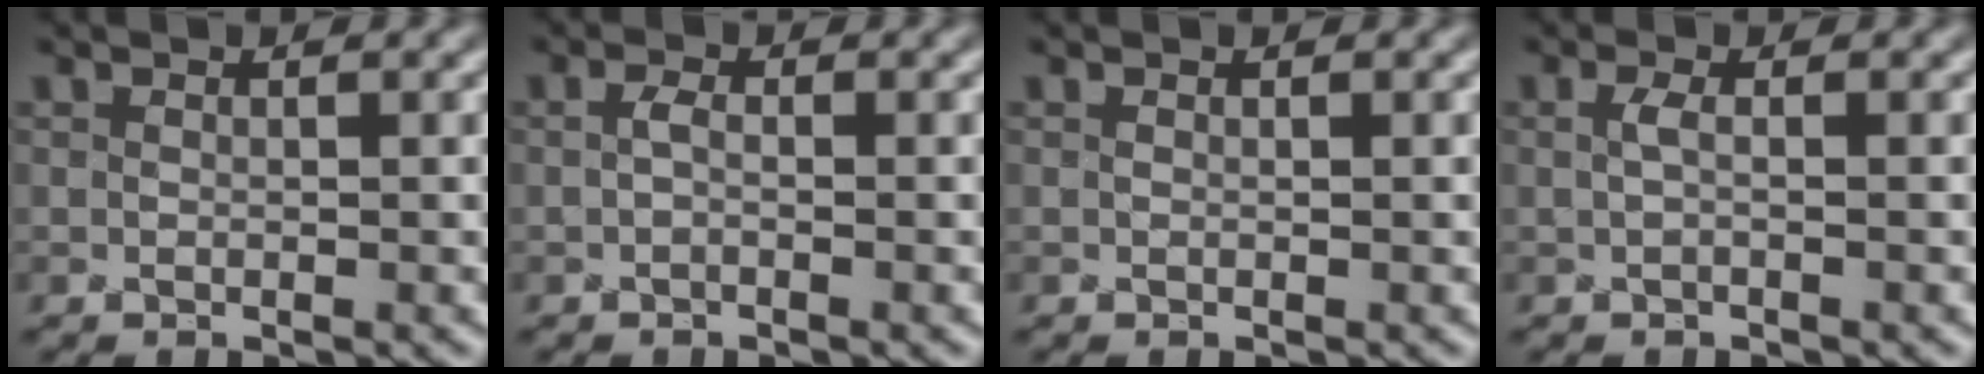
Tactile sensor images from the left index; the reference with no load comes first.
{"total": 1.0, "force": [-0.8, 0.2, 0.5], "torque": [-0.009, 0.008, -0.009]}
{"total": 0.0}
{"total": 0.8, "force": [-0.5, 0.0, 0.6], "torque": [-0.013, 0.007, -0.002]}